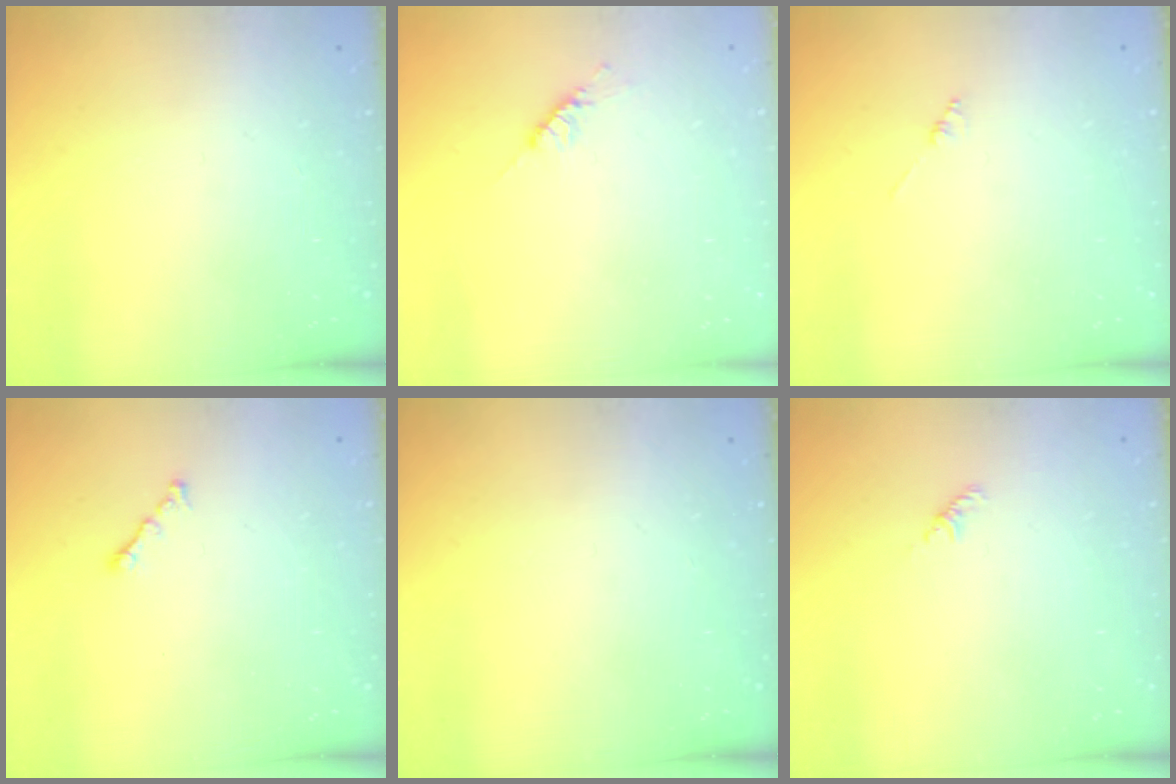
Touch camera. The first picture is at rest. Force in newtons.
{"total": 4.7, "press": 4.6, "slide": 0.5}
{"total": 1.3, "press": 1.3, "slide": 0.3}
{"total": 1.2, "press": 1.1, "slide": 0.5}
{"total": 0.0}
{"total": 1.8, "press": 1.7, "slide": 0.6}